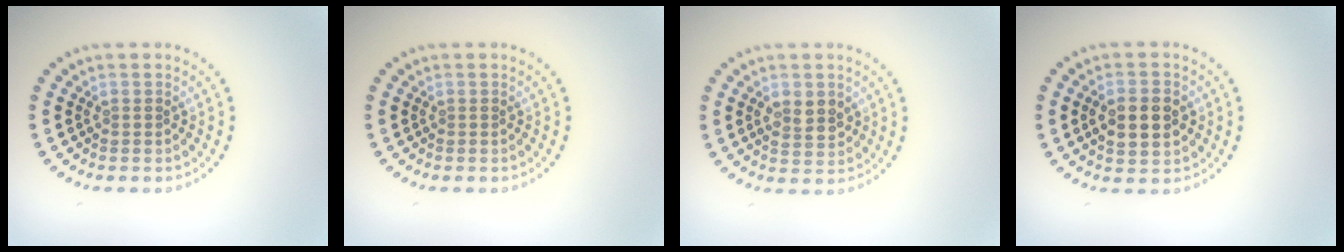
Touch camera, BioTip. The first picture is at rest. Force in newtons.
{"total": 0.0}
{"total": 2.4, "press": 2.4, "slide": 0.3}
{"total": 4.6, "press": 4.5, "slide": 0.3}